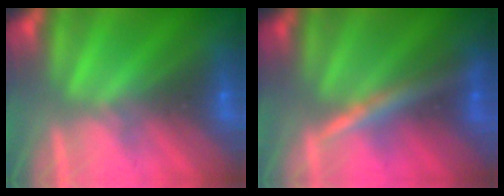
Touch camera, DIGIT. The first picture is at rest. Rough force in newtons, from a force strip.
{"total": 2.5}